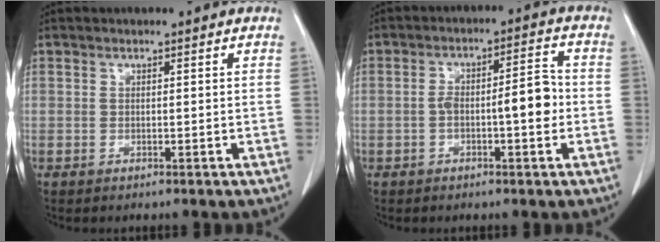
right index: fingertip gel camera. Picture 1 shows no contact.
{"total": 6.8, "force": [-1.4, 1.6, 6.5], "torque": [-0.107, 0.025, -0.021]}